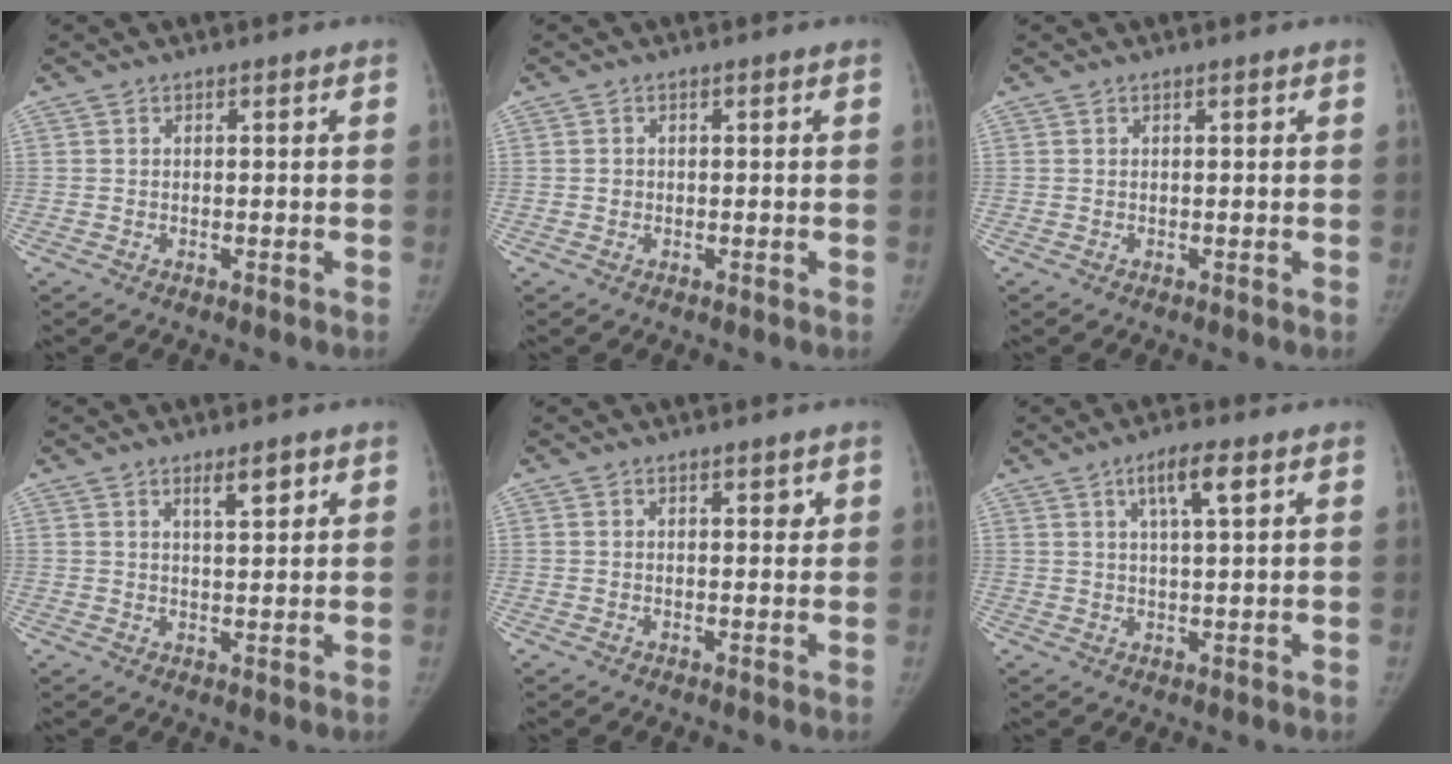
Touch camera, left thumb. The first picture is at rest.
{"total": 0.8, "force": [-0.1, 0.8, 0.2], "torque": [0.000, 0.002, -0.002]}
{"total": 0.0}
{"total": 3.8, "force": [2.3, 1.1, 2.8], "torque": [-0.037, -0.016, 0.038]}
{"total": 1.6, "force": [0.9, 0.8, 1.1], "torque": [-0.004, -0.002, 0.011]}
{"total": 5.8, "force": [2.7, 1.1, 5.0], "torque": [-0.087, -0.003, 0.047]}